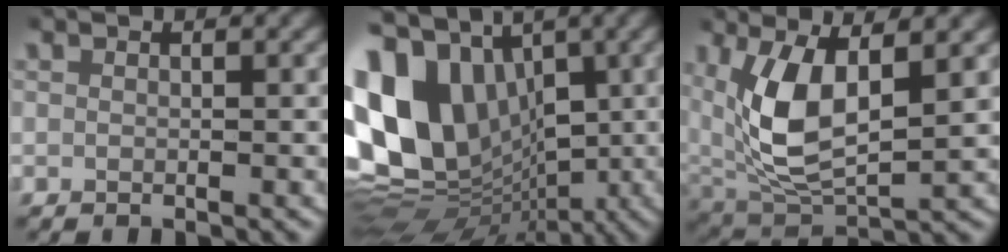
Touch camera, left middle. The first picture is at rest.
{"total": 19.1, "force": [-0.8, 14.3, 12.6], "torque": [-0.252, -0.043, -0.002]}
{"total": 6.7, "force": [1.3, 3.4, 5.7], "torque": [-0.137, -0.005, 0.034]}